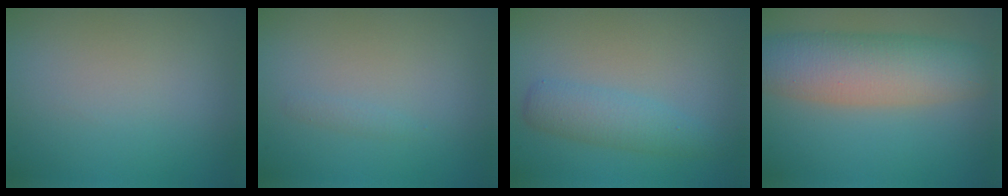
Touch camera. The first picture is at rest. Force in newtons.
{"total": 0.6, "press": 0.6, "slide": 0.0}
{"total": 2.9, "press": 2.9, "slide": 0.1}
{"total": 7.7, "press": 7.7, "slide": 0.2}